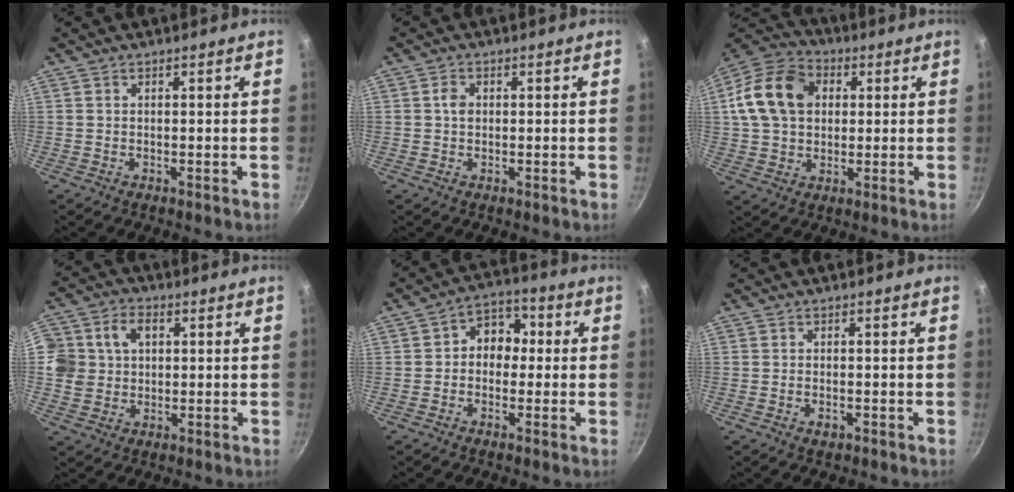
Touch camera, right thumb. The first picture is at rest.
{"total": 2.3, "force": [0.3, 1.7, 1.4], "torque": [-0.020, 0.005, 0.002]}
{"total": 15.5, "force": [3.0, 11.7, 9.7], "torque": [-0.160, 0.019, 0.039]}
{"total": 10.2, "force": [2.0, 8.5, 5.1], "torque": [-0.081, 0.010, 0.025]}
{"total": 7.6, "force": [0.2, 6.2, 4.5], "torque": [-0.015, 0.021, -0.015]}
{"total": 1.6, "force": [-0.6, 0.9, 1.1], "torque": [-0.022, 0.001, -0.012]}